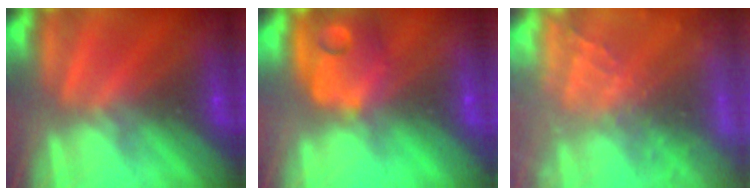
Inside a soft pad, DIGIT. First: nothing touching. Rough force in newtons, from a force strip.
{"total": 8.8}
{"total": 5.8}